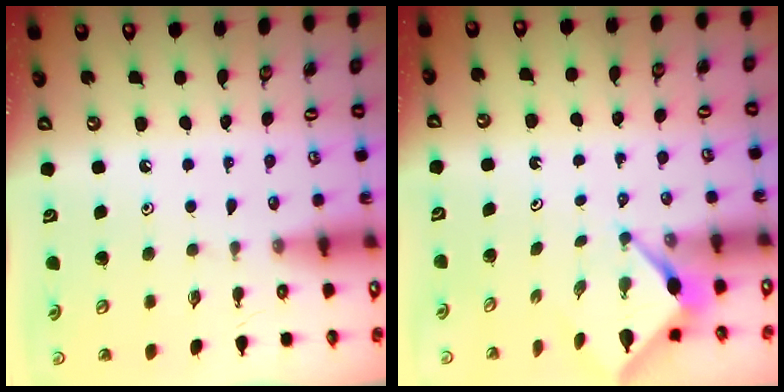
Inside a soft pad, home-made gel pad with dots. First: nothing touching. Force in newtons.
{"total": 3.1, "press": 3.0, "slide": 0.3}